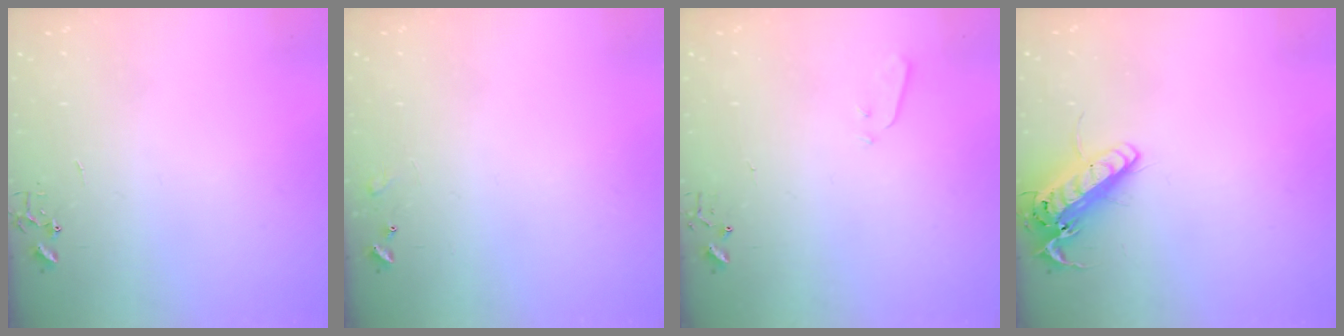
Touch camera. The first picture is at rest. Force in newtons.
{"total": 5.9, "press": 5.9, "slide": 0.9}
{"total": 3.3, "press": 3.2, "slide": 0.7}
{"total": 15.8, "press": 15.6, "slide": 2.7}